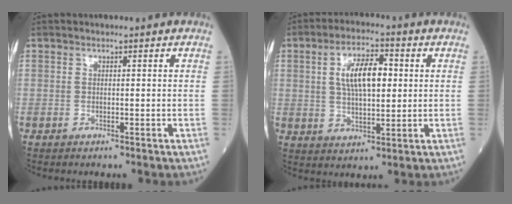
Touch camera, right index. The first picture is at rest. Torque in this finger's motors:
{"motor_torque": [0.81, 0.32, 0.57, 0.15]}